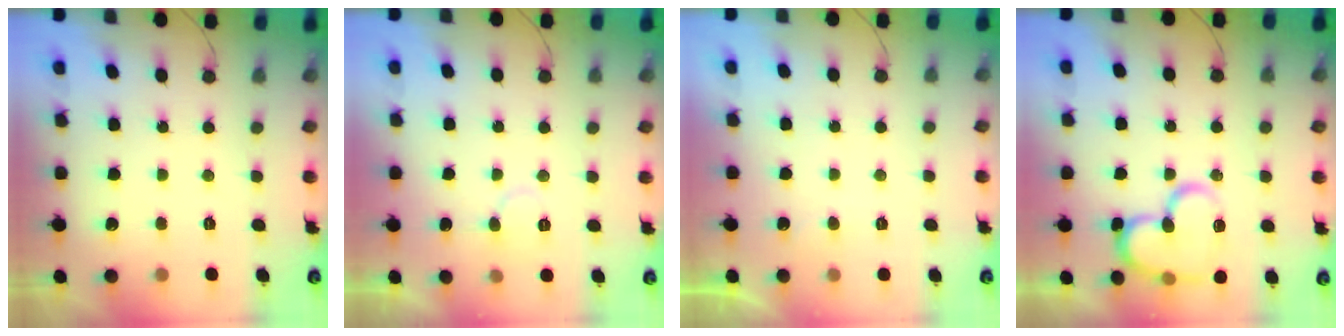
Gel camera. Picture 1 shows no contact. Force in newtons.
{"total": 4.9, "press": 4.9, "slide": 0.4}
{"total": 2.6, "press": 2.6, "slide": 0.3}
{"total": 16.6, "press": 16.5, "slide": 1.0}